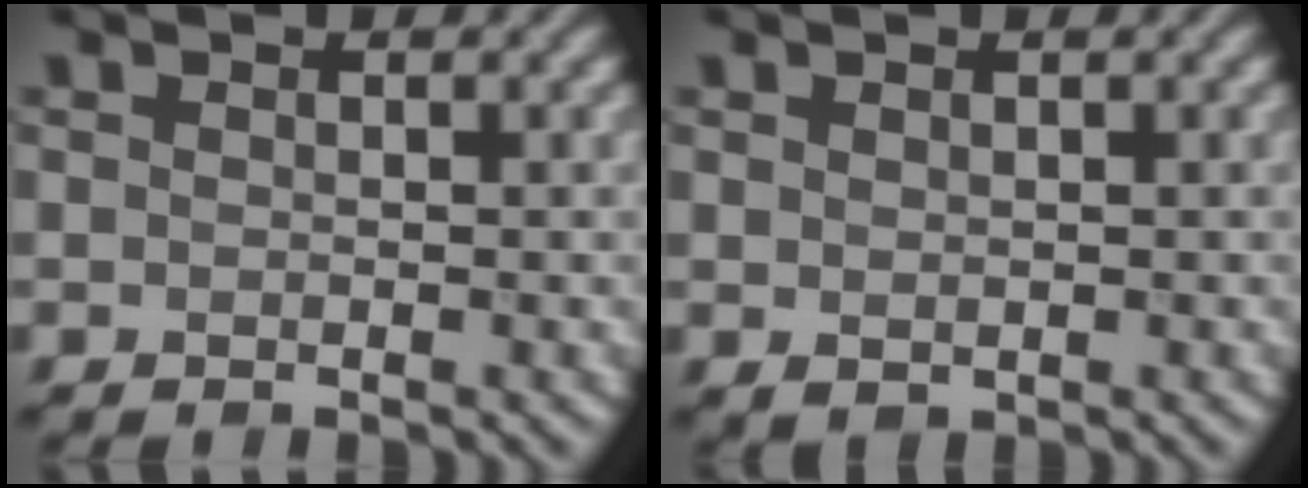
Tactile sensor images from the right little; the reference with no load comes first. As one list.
[{"total": 0.7, "force": [0.4, 0.5, 0.4], "torque": [-0.008, -0.001, 0.011]}]